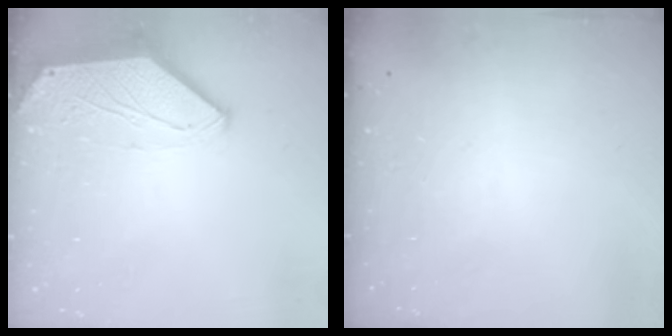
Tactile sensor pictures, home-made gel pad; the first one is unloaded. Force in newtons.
{"total": 0.0}